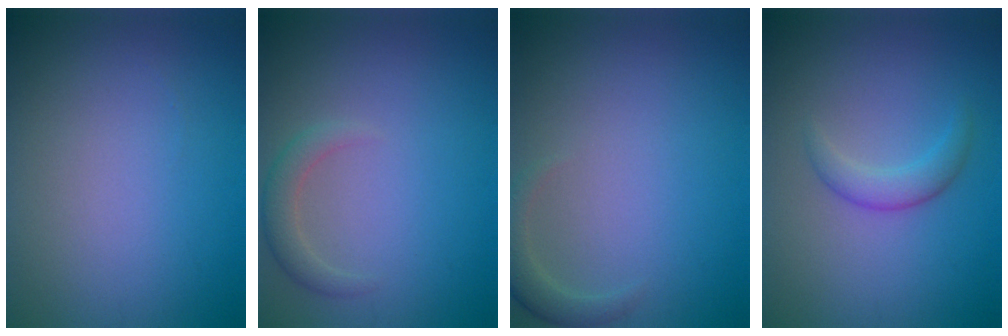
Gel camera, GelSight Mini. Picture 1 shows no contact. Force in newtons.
{"total": 2.0, "press": 2.0, "slide": 0.2}
{"total": 1.8, "press": 1.8, "slide": 0.3}
{"total": 2.2, "press": 2.2, "slide": 0.1}